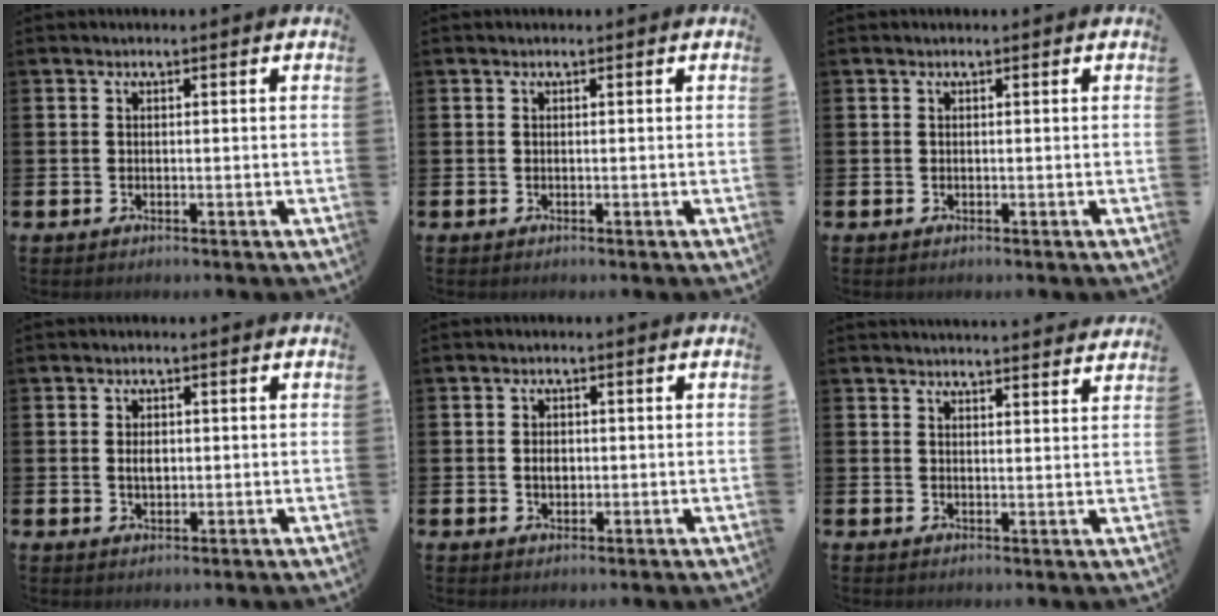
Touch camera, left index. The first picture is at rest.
{"total": 0.0}
{"total": 0.0}
{"total": 1.9, "force": [0.2, 1.2, 1.4], "torque": [-0.012, 0.000, -0.002]}
{"total": 2.1, "force": [0.1, 1.5, 1.4], "torque": [-0.011, 0.000, -0.005]}
{"total": 3.4, "force": [3.4, -0.2, -0.2], "torque": [0.008, -0.025, 0.059]}